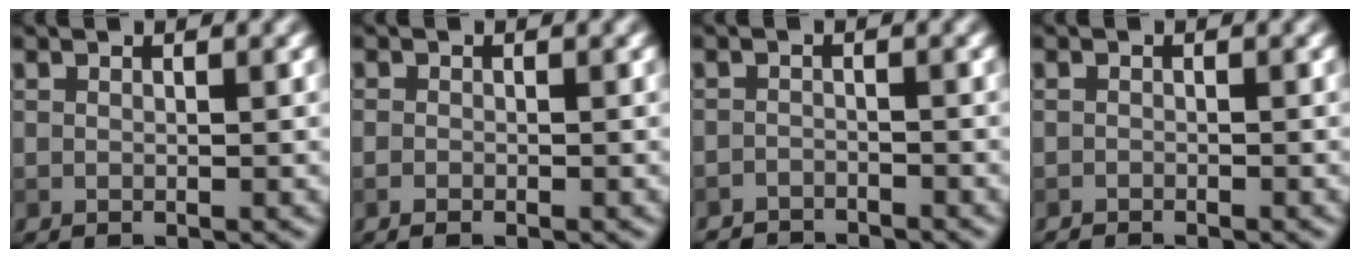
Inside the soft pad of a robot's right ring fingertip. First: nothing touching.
{"total": 0.8, "force": [-0.5, 0.3, 0.5], "torque": [-0.010, 0.001, -0.013]}
{"total": 2.6, "force": [-2.5, 0.4, 0.0], "torque": [0.005, -0.003, -0.050]}
{"total": 1.1, "force": [-1.1, 0.1, 0.1], "torque": [-0.001, 0.002, -0.021]}